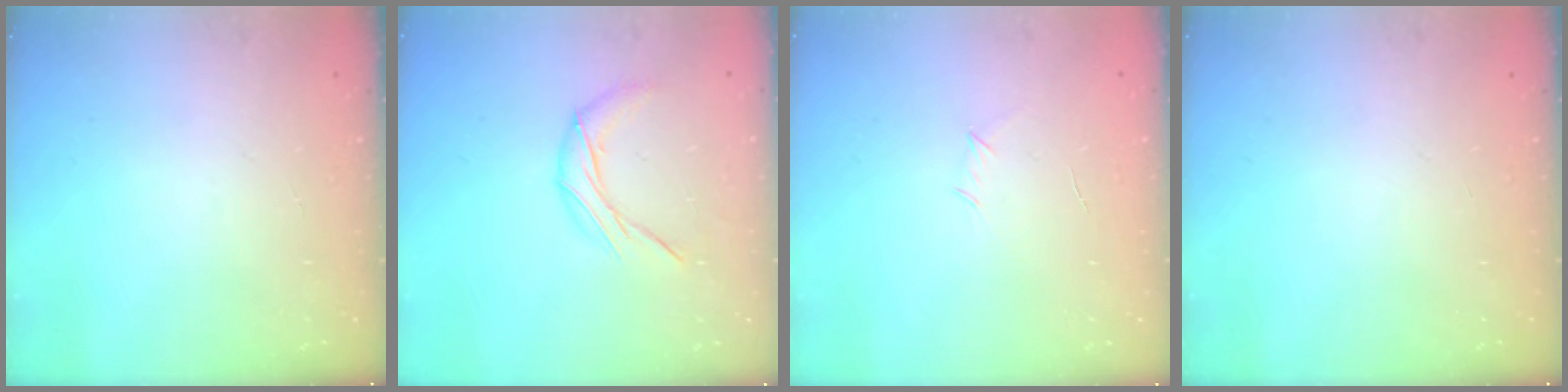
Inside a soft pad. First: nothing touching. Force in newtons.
{"total": 7.8, "press": 7.8, "slide": 0.1}
{"total": 3.2, "press": 3.1, "slide": 0.8}
{"total": 0.0}